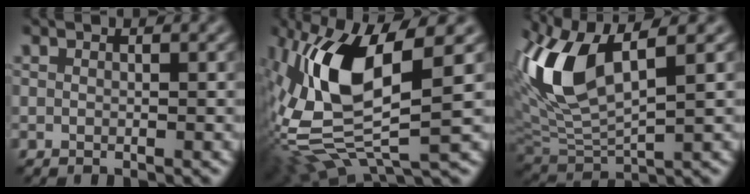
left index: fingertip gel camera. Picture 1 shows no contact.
{"total": 12.6, "force": [1.3, 4.6, 11.7], "torque": [-0.249, -0.001, 0.023]}
{"total": 9.2, "force": [3.0, 3.9, 7.7], "torque": [-0.178, 0.003, 0.058]}